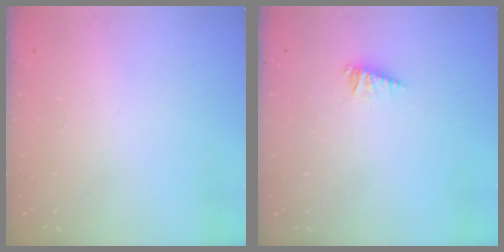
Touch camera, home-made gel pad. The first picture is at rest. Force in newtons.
{"total": 2.9, "press": 2.8, "slide": 0.2}